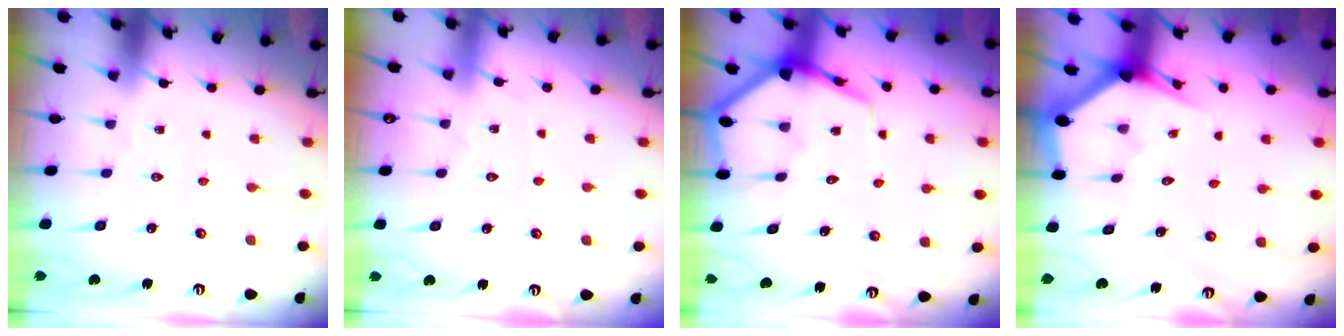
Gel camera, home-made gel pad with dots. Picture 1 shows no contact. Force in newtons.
{"total": 3.2, "press": 3.1, "slide": 0.6}
{"total": 7.7, "press": 7.6, "slide": 0.8}
{"total": 2.9, "press": 2.9, "slide": 0.1}